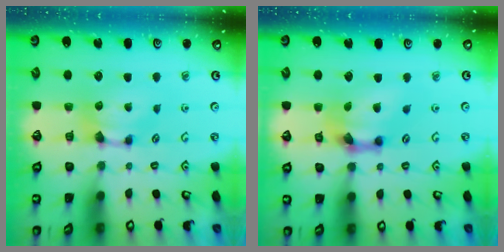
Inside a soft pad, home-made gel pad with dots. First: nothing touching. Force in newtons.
{"total": 6.0, "press": 5.5, "slide": 2.4}